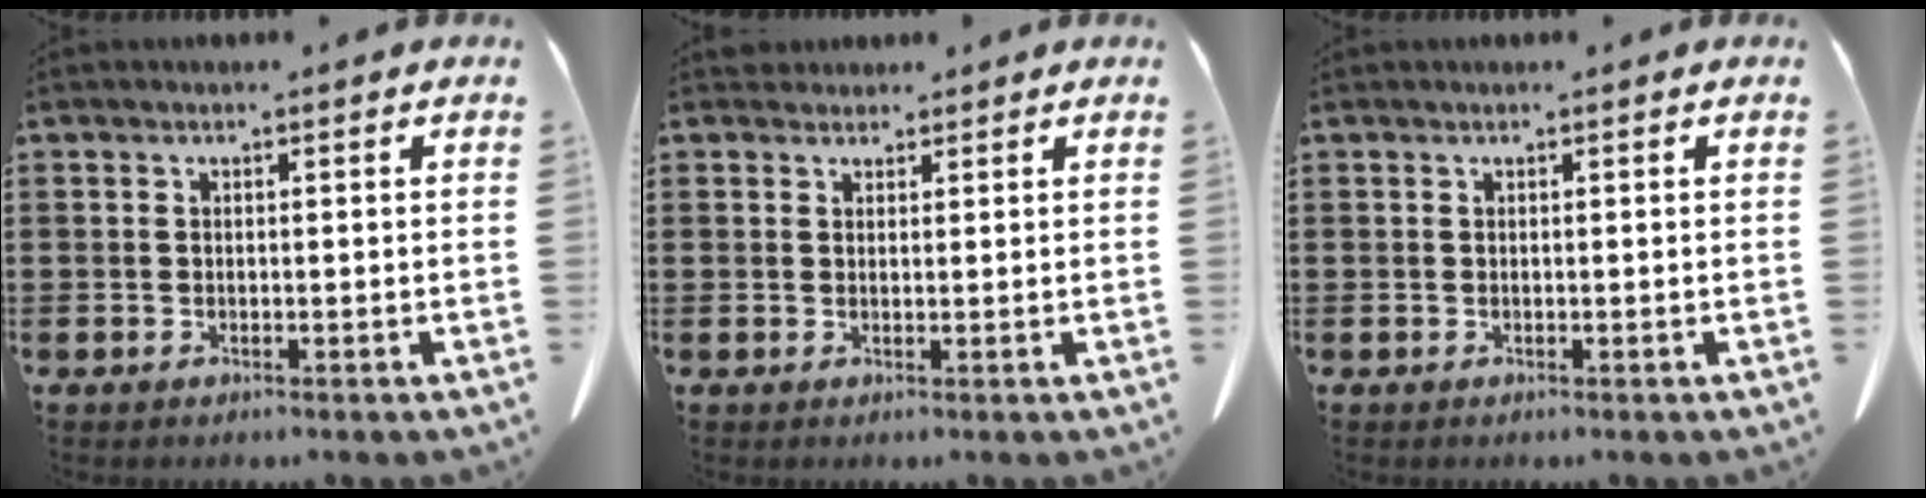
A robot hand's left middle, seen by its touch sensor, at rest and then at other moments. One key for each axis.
{"total": 1.7, "fx": 1.6, "fy": 0.7, "fz": 0.0, "tx": -0.006, "ty": 0.001, "tz": 0.033}
{"total": 0.0}